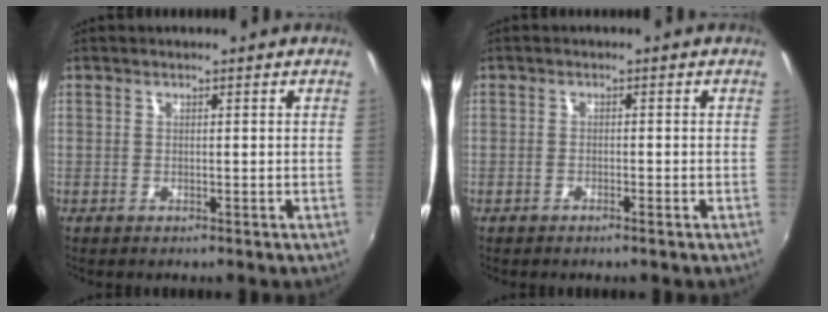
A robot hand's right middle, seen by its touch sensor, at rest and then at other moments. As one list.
[{"total": 1.3, "force": [-1.1, 0.1, 0.7], "torque": [-0.020, -0.001, -0.022]}]